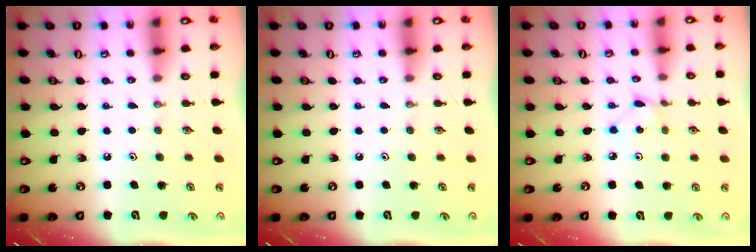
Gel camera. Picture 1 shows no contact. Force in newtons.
{"total": 0.0}
{"total": 1.3, "press": 1.3, "slide": 0.1}